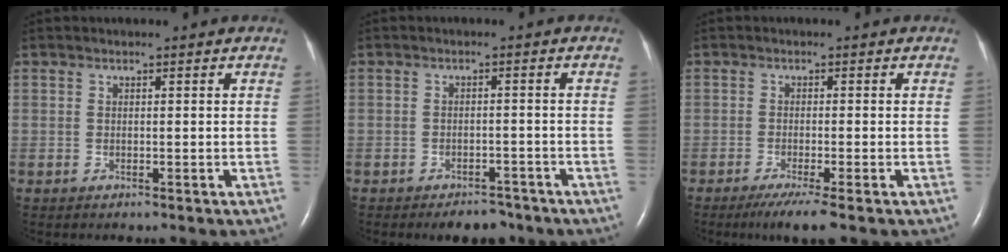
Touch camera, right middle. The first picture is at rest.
{"total": 4.2, "force": [-3.5, 1.8, 1.5], "torque": [-0.017, 0.002, -0.047]}
{"total": 4.4, "force": [-3.0, -0.3, 3.2], "torque": [-0.056, -0.014, -0.054]}